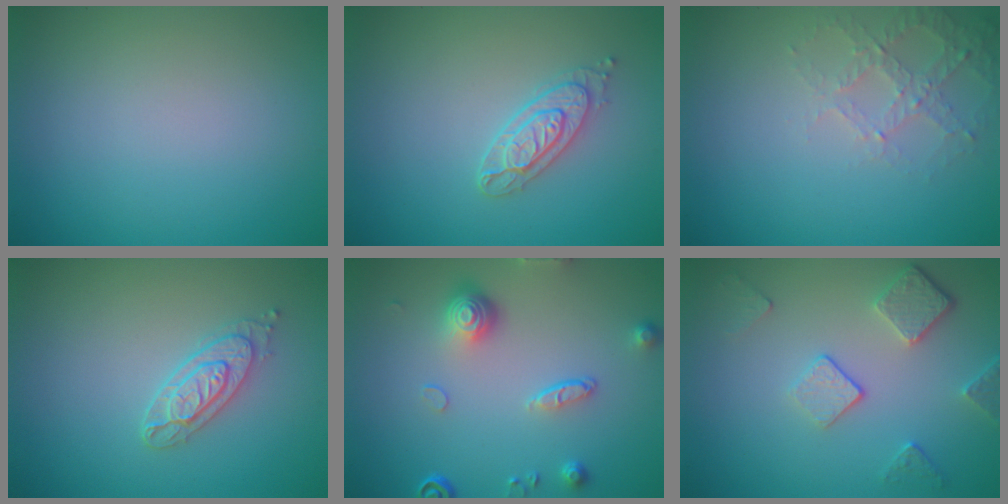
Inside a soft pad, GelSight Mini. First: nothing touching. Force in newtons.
{"total": 2.6, "press": 2.4, "slide": 1.1}
{"total": 2.6, "press": 2.5, "slide": 0.8}
{"total": 2.6, "press": 2.4, "slide": 1.1}
{"total": 4.3, "press": 3.2, "slide": 2.8}
{"total": 3.7, "press": 2.8, "slide": 2.4}